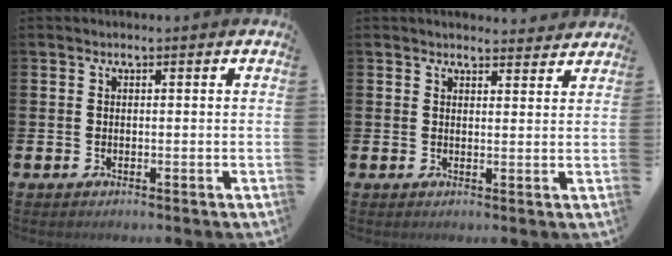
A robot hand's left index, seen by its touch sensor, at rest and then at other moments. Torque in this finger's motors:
{"motor_torque": [0.86, -1.27, 0.41, 0.06]}